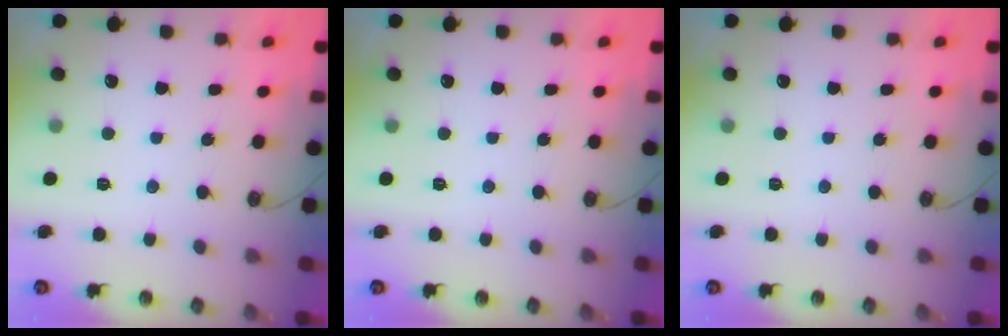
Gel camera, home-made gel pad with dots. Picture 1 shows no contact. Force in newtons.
{"total": 0.0}
{"total": 0.0}